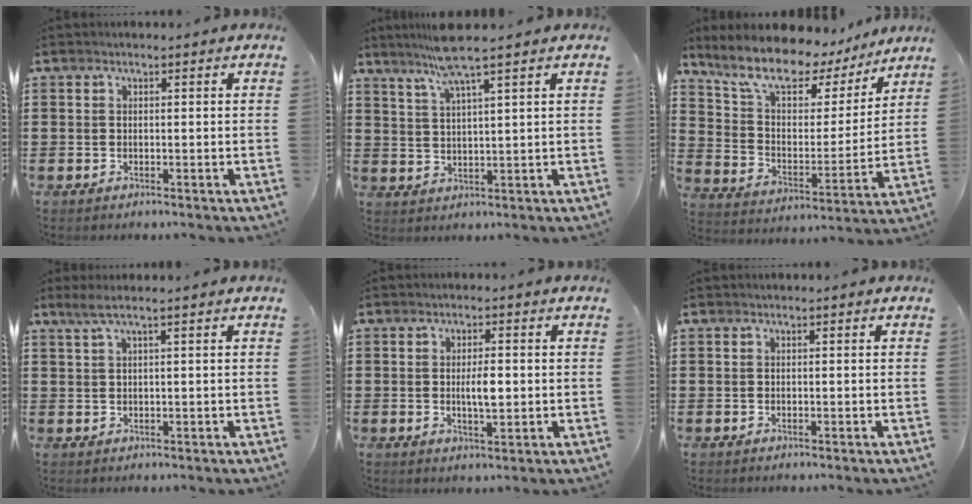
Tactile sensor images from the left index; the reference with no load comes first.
{"total": 6.3, "force": [4.7, -0.7, 4.1], "torque": [-0.094, -0.008, 0.081]}
{"total": 11.3, "force": [9.7, 3.5, 4.7], "torque": [-0.123, -0.063, 0.167]}
{"total": 1.9, "force": [1.0, -0.2, 1.6], "torque": [-0.033, -0.001, 0.018]}
{"total": 3.6, "force": [0.0, 1.2, 3.4], "torque": [-0.056, -0.002, -0.004]}
{"total": 0.0}